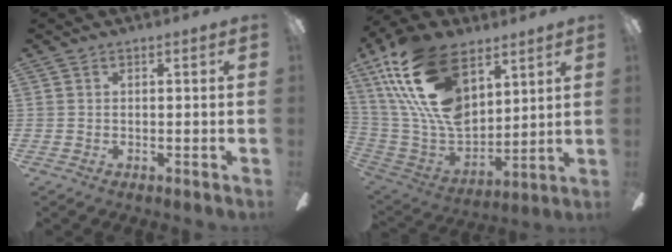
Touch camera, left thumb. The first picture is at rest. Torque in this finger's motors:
{"motor_torque": [2.01, 2.05, 1.70, -1.07, 0.36]}